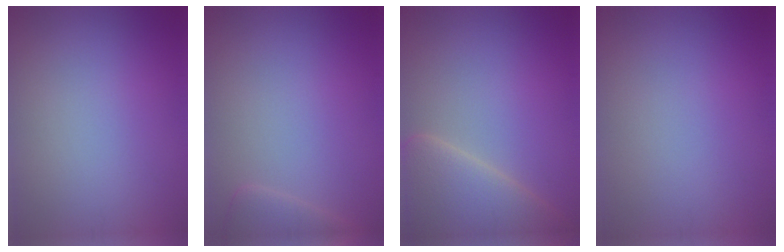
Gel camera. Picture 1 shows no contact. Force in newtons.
{"total": 2.2, "press": 2.2, "slide": 0.2}
{"total": 8.0, "press": 8.0, "slide": 0.7}
{"total": 0.0}